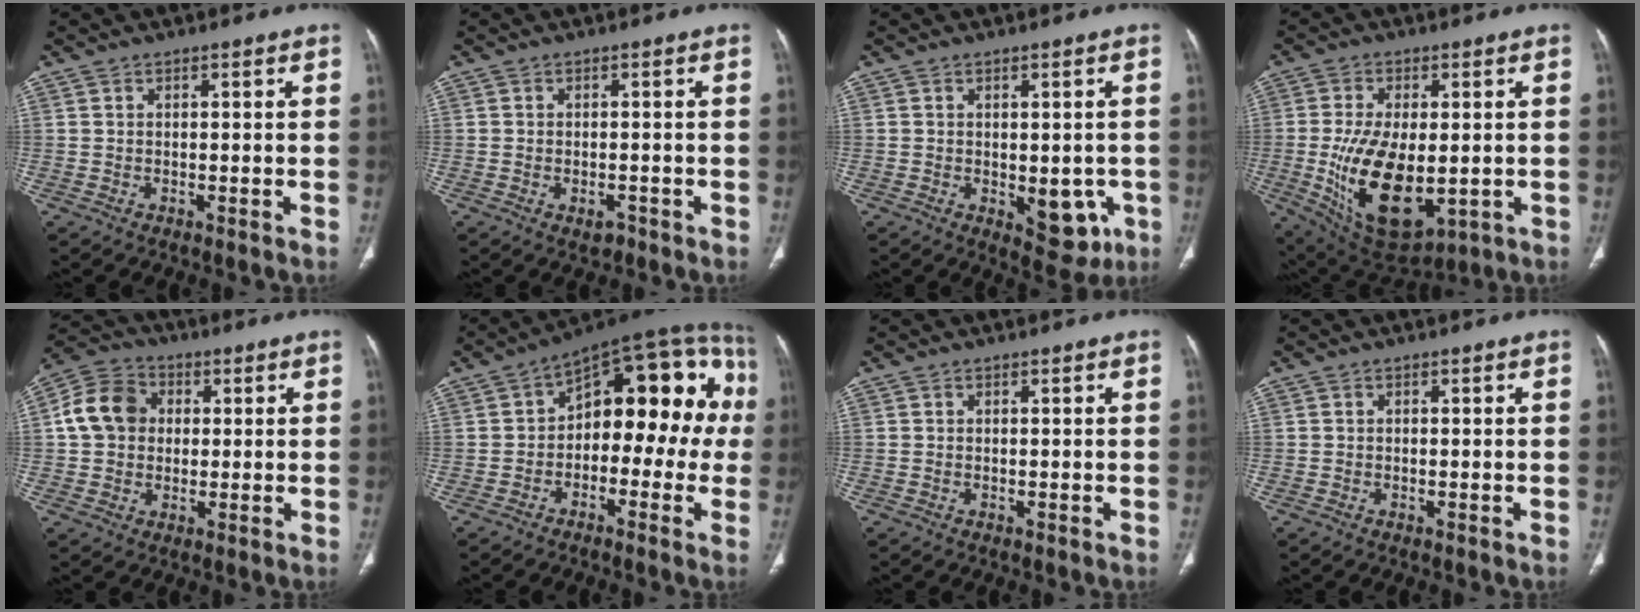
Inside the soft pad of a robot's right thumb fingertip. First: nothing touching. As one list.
[{"total": 1.9, "force": [-1.0, 1.1, 1.1], "torque": [-0.012, 0.007, -0.009]}, {"total": 8.0, "force": [-2.1, 4.6, 6.1], "torque": [-0.040, -0.006, -0.017]}, {"total": 17.6, "force": [-2.5, 9.2, 14.7], "torque": [-0.262, -0.021, -0.016]}, {"total": 10.1, "force": [1.3, 8.5, 5.3], "torque": [-0.086, 0.019, 0.012]}, {"total": 19.4, "force": [0.1, 11.0, 16.0], "torque": [-0.159, 0.052, -0.013]}, {"total": 0.0}, {"total": 0.0}]